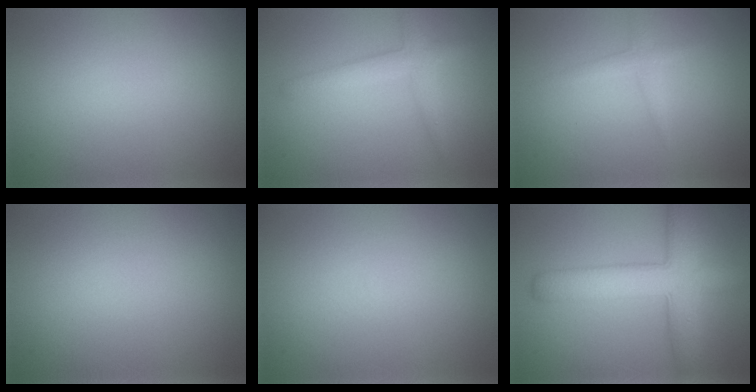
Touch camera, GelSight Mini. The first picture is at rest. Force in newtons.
{"total": 3.5, "press": 3.5, "slide": 0.0}
{"total": 1.3, "press": 1.3, "slide": 0.0}
{"total": 0.0}
{"total": 0.0}
{"total": 6.8, "press": 6.8, "slide": 0.5}